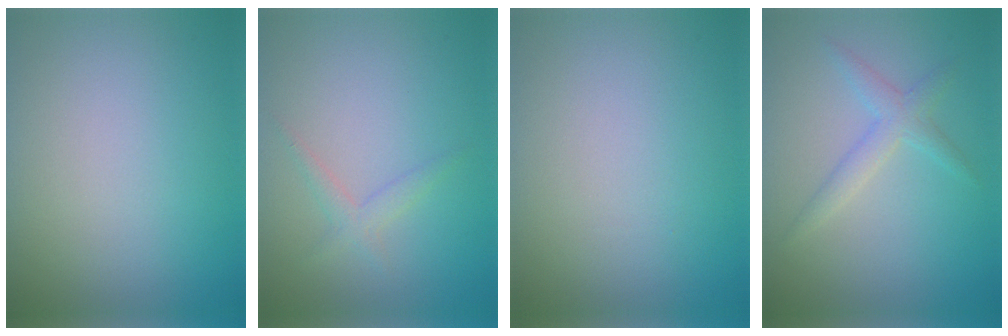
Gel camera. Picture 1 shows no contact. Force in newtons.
{"total": 1.3, "press": 1.3, "slide": 0.1}
{"total": 0.0}
{"total": 1.3, "press": 1.3, "slide": 0.1}